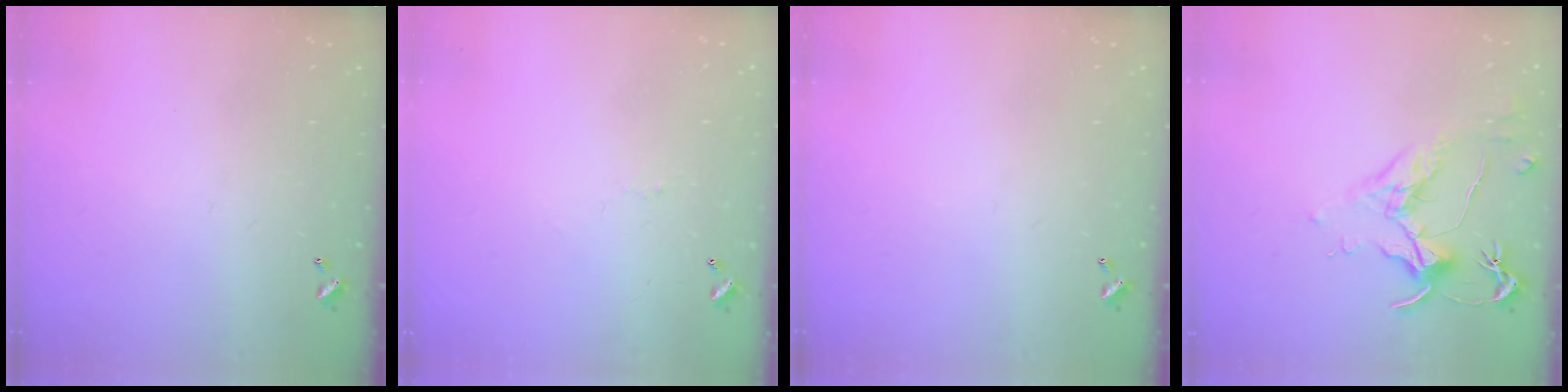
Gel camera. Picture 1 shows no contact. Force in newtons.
{"total": 1.6, "press": 1.5, "slide": 0.5}
{"total": 0.0}
{"total": 1.8, "press": 1.6, "slide": 0.9}